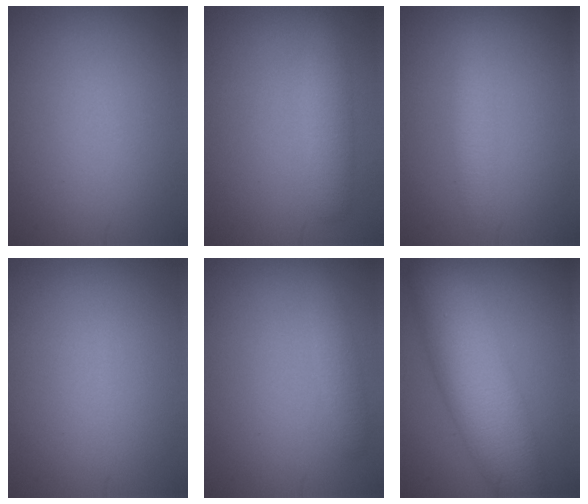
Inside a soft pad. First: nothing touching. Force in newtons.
{"total": 2.7, "press": 2.7, "slide": 0.1}
{"total": 1.8, "press": 1.8, "slide": 0.2}
{"total": 0.0}
{"total": 1.7, "press": 1.7, "slide": 0.0}
{"total": 8.6, "press": 8.6, "slide": 0.1}